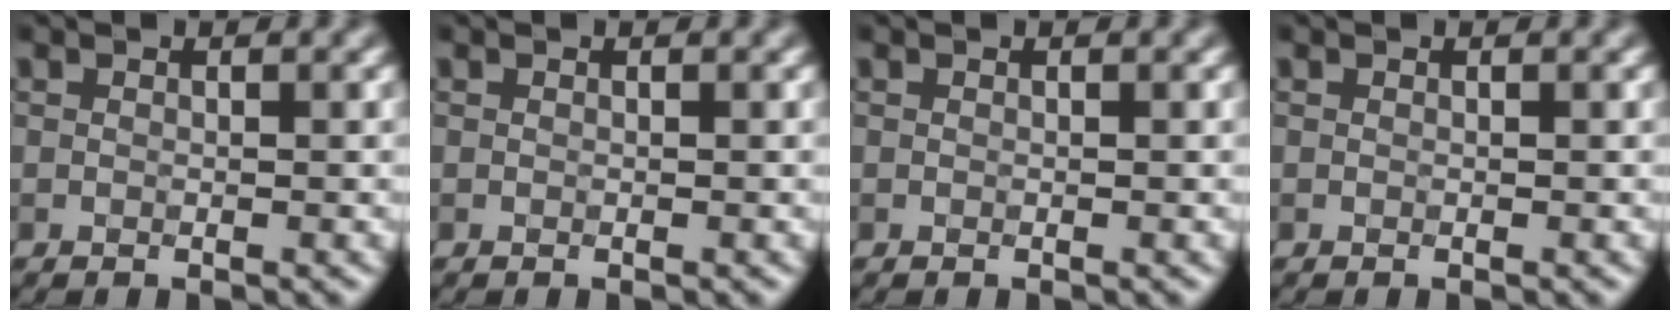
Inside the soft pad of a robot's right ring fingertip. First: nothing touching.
{"total": 0.0}
{"total": 0.0}
{"total": 0.0}